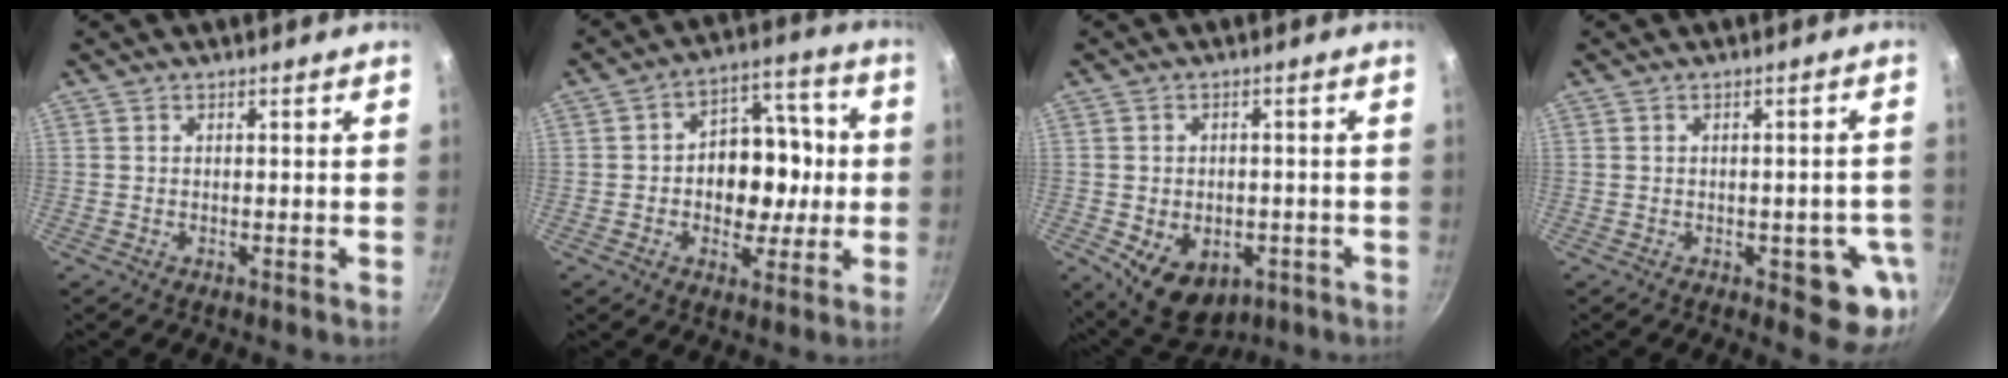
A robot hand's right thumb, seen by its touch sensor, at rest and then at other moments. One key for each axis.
{"total": 13.6, "fx": -0.9, "fy": 10.0, "fz": 9.1, "tx": -0.074, "ty": 0.026, "tz": -0.022}
{"total": 10.5, "fx": -3.6, "fy": 7.4, "fz": 6.5, "tx": -0.071, "ty": 0.000, "tz": -0.033}
{"total": 8.2, "fx": -2.3, "fy": 3.9, "fz": 6.8, "tx": -0.040, "ty": 0.003, "tz": -0.027}